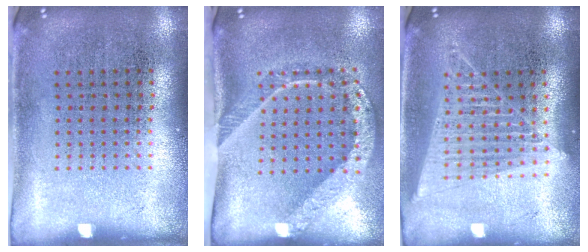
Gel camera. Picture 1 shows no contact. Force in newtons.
{"total": 2.3, "press": 1.5, "slide": 1.7}
{"total": 1.5, "press": 1.4, "slide": 0.6}